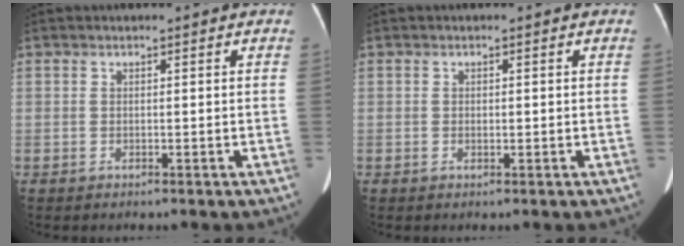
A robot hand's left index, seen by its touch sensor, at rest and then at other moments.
{"total": 1.2, "force": [-1.1, 0.2, 0.4], "torque": [-0.009, -0.001, -0.015]}